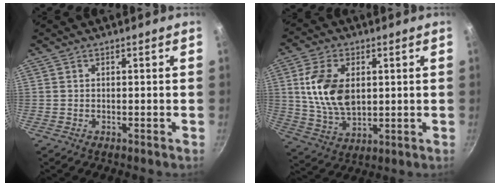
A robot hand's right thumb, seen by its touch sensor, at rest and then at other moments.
{"total": 12.8, "force": [2.0, 8.0, 9.8], "torque": [-0.172, -0.015, 0.045]}